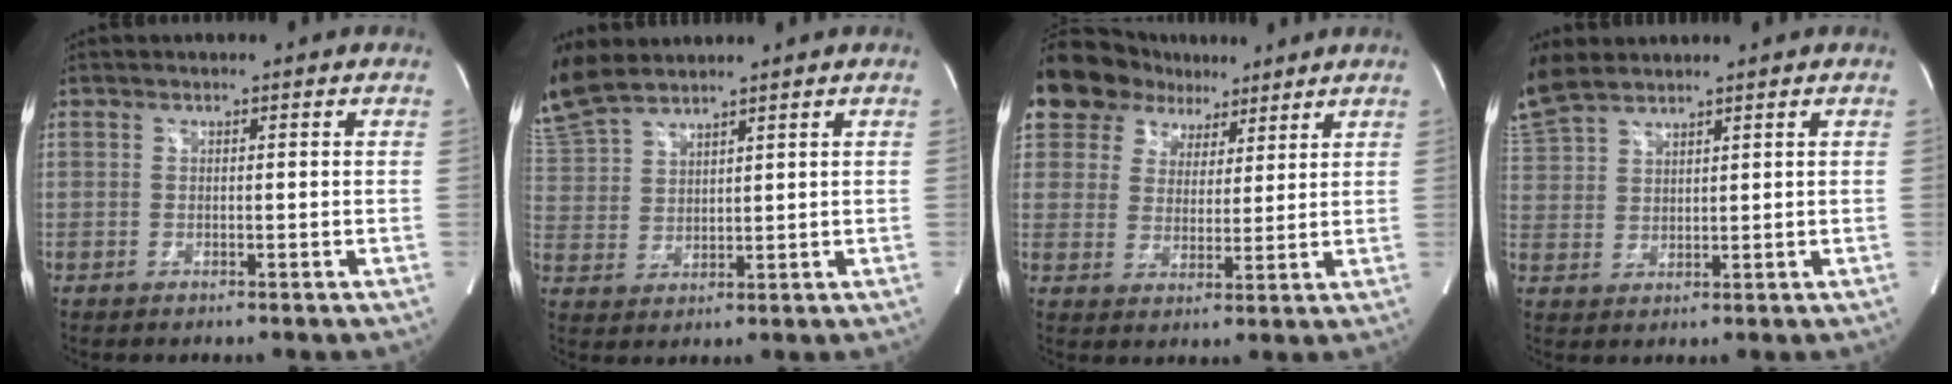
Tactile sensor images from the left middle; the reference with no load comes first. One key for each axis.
{"total": 10.8, "fx": 9.6, "fy": 3.0, "fz": 4.0, "tx": -0.117, "ty": 0.016, "tz": 0.209}
{"total": 14.4, "fx": 9.7, "fy": 9.6, "fz": 4.5, "tx": -0.100, "ty": 0.049, "tz": 0.170}
{"total": 9.1, "fx": 7.8, "fy": 3.0, "fz": 3.6, "tx": -0.107, "ty": 0.020, "tz": 0.168}